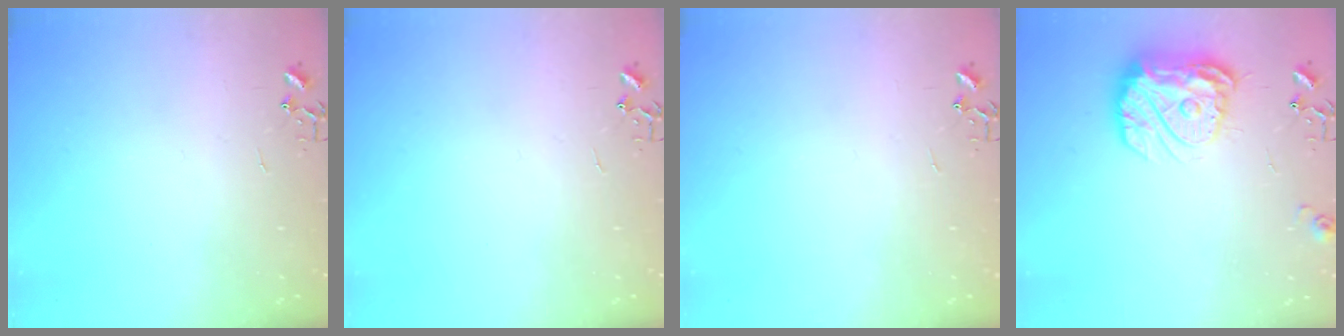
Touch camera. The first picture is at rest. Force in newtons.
{"total": 0.0}
{"total": 0.0}
{"total": 17.1, "press": 17.0, "slide": 1.5}